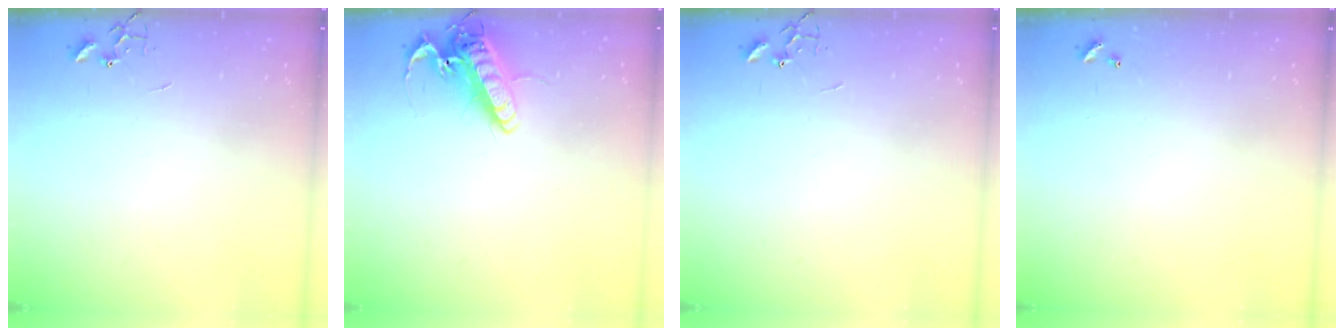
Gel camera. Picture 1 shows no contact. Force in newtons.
{"total": 15.2, "press": 15.0, "slide": 2.4}
{"total": 0.0}
{"total": 0.0}